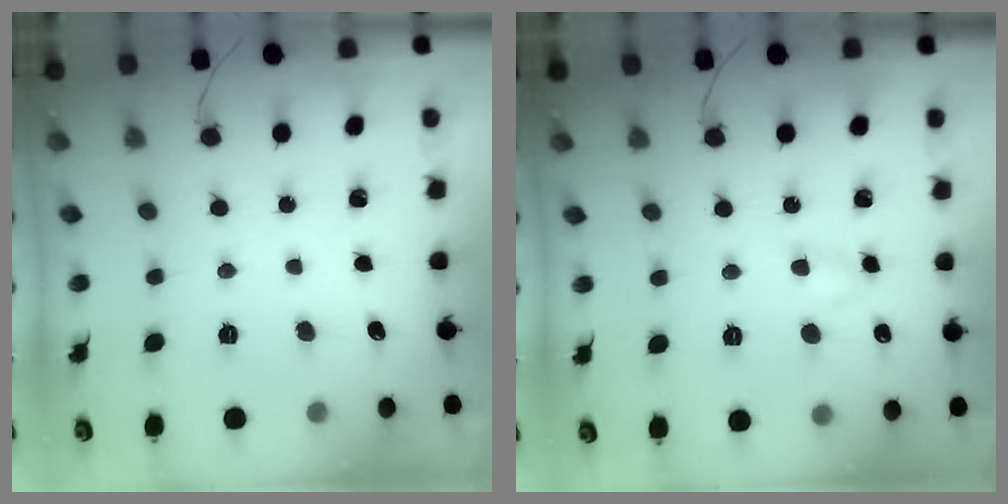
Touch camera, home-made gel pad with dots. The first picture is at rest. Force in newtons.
{"total": 3.5, "press": 3.1, "slide": 1.4}